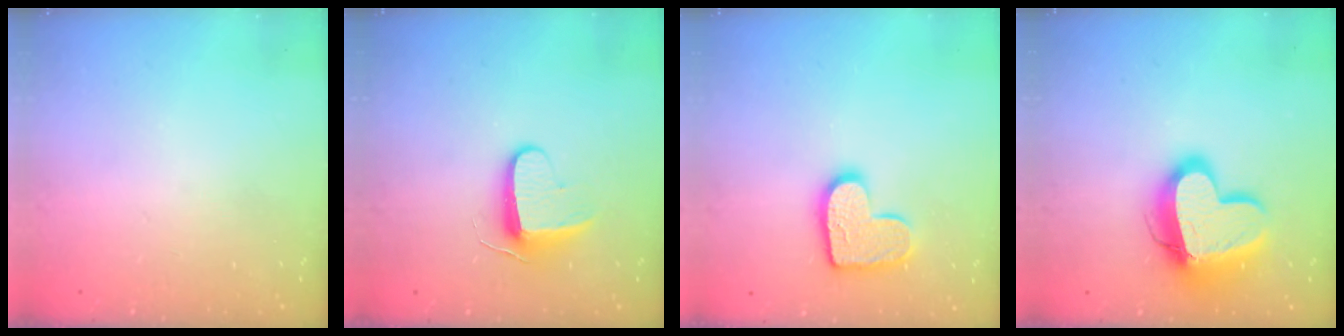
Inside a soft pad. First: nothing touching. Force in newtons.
{"total": 8.7, "press": 8.7, "slide": 0.7}
{"total": 12.8, "press": 12.8, "slide": 0.8}
{"total": 16.8, "press": 16.7, "slide": 1.8}